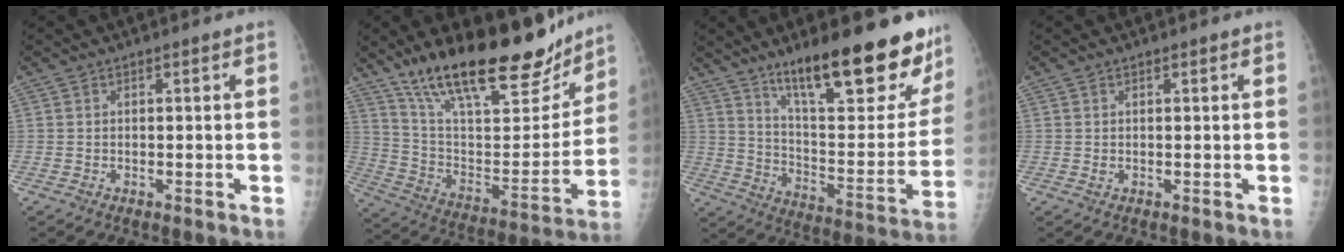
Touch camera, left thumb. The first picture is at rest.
{"total": 27.7, "force": [20.1, 9.0, 16.8], "torque": [-0.234, -0.072, 0.332]}
{"total": 25.9, "force": [17.5, 6.8, 17.8], "torque": [-0.215, -0.084, 0.271]}
{"total": 0.6, "force": [0.3, 0.4, 0.3], "torque": [-0.002, -0.001, 0.004]}